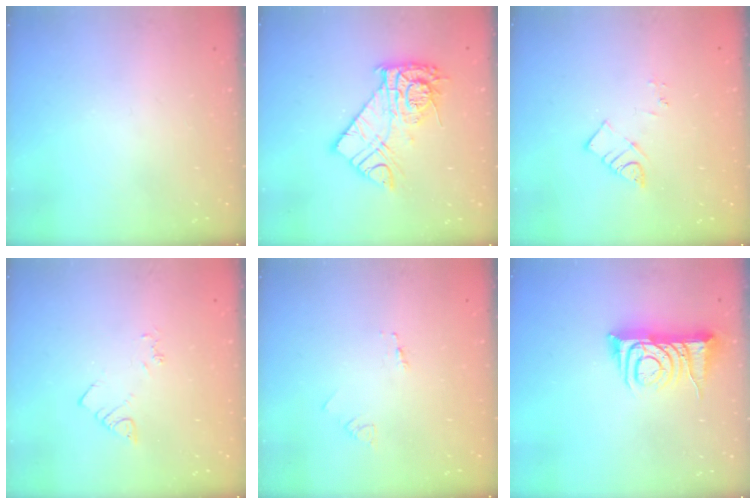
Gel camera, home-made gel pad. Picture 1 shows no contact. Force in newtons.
{"total": 13.4, "press": 13.3, "slide": 1.4}
{"total": 4.4, "press": 4.4, "slide": 0.3}
{"total": 3.2, "press": 3.2, "slide": 0.5}
{"total": 1.7, "press": 1.7, "slide": 0.2}
{"total": 9.0, "press": 9.0, "slide": 1.2}